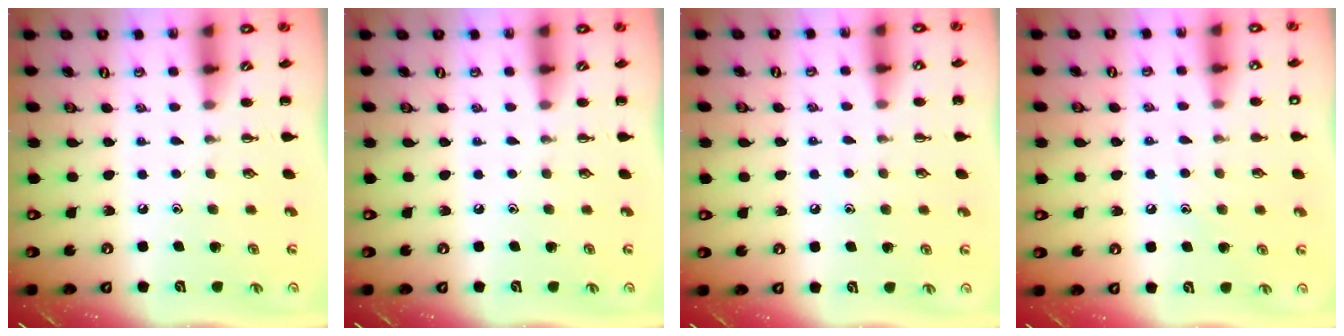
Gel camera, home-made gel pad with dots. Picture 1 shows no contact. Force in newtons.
{"total": 0.0}
{"total": 4.3, "press": 4.1, "slide": 1.4}
{"total": 7.2, "press": 7.0, "slide": 1.7}